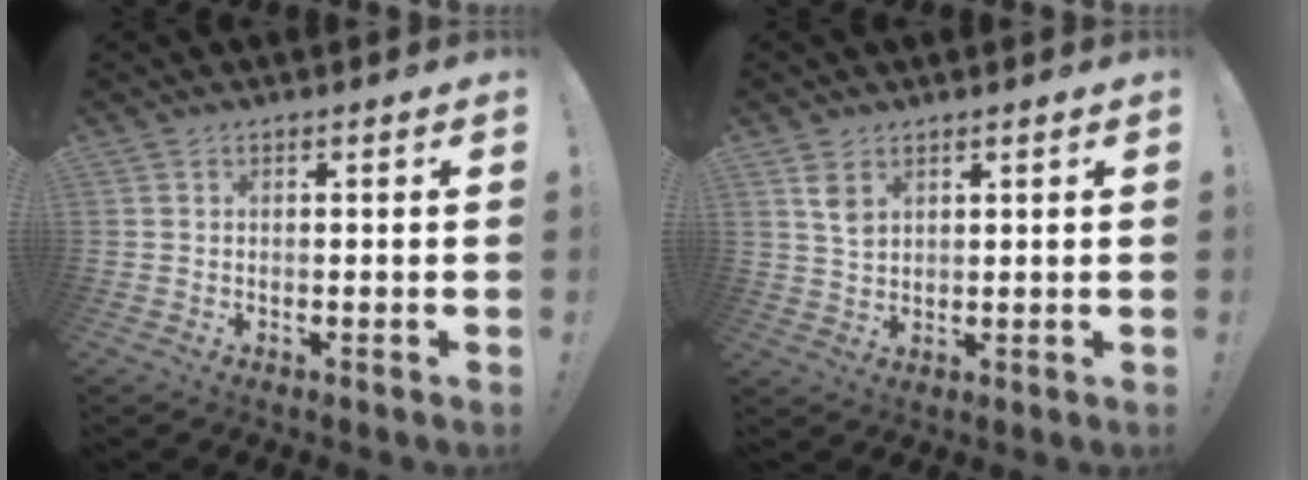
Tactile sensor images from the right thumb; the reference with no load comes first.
{"total": 4.7, "force": [2.5, 2.6, 2.9], "torque": [-0.038, -0.011, 0.044]}